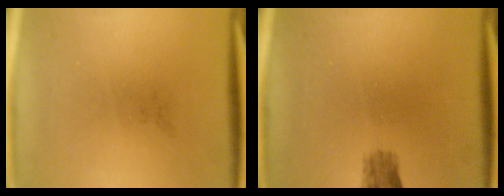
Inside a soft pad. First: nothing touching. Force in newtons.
{"total": 2.3}